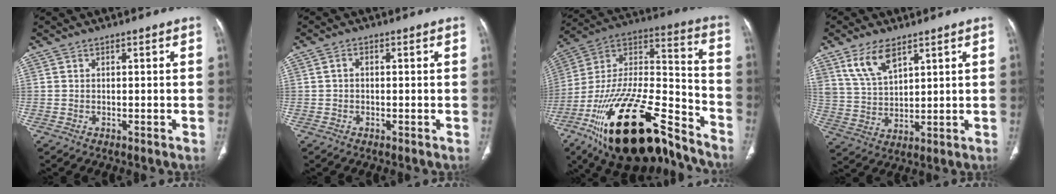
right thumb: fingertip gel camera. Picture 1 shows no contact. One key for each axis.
{"total": 1.1, "fx": -0.1, "fy": 0.8, "fz": 0.8, "tx": -0.012, "ty": 0.005, "tz": -0.003}
{"total": 32.3, "fx": -20.8, "fy": 12.0, "fz": 21.7, "tx": -0.387, "ty": 0.058, "tz": -0.354}
{"total": 8.7, "fx": 5.4, "fy": 4.1, "fz": 5.4, "tx": -0.096, "ty": -0.023, "tz": 0.117}